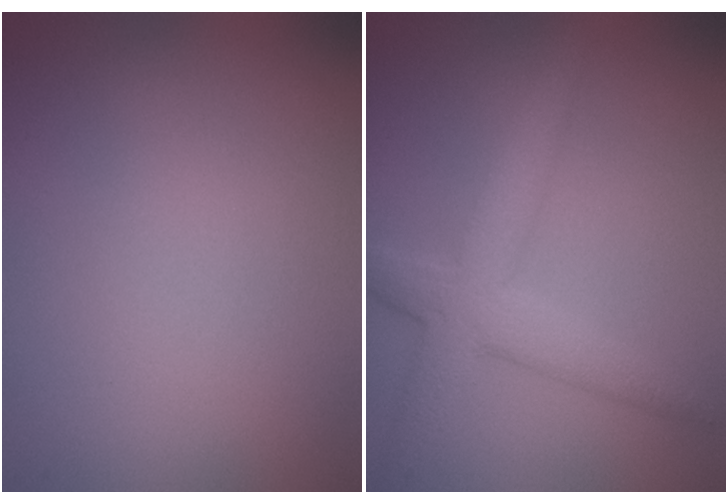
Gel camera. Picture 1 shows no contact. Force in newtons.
{"total": 4.5, "press": 4.5, "slide": 0.2}